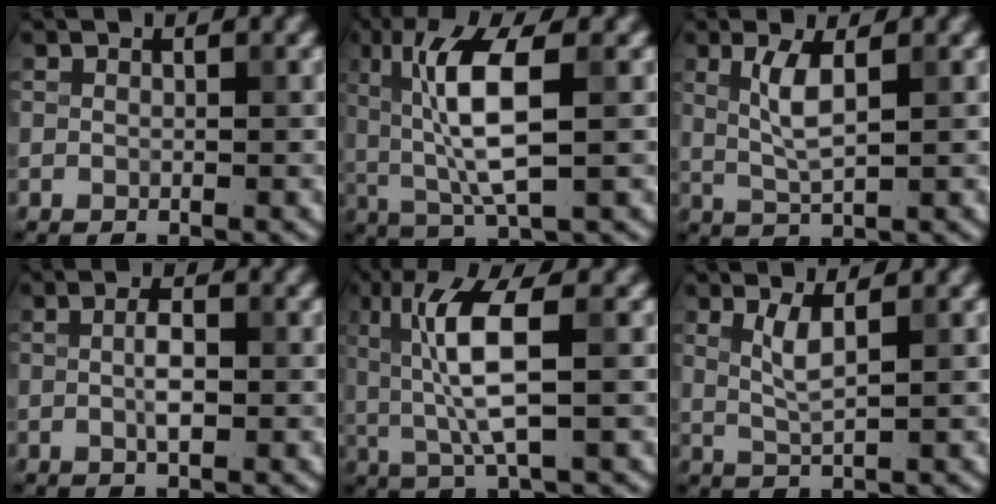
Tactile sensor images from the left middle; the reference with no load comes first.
{"total": 7.0, "force": [1.0, 1.8, 6.7], "torque": [-0.134, 0.001, 0.023]}
{"total": 3.1, "force": [0.8, 0.7, 2.9], "torque": [-0.065, 0.000, 0.018]}
{"total": 2.1, "force": [0.0, 0.7, 2.0], "torque": [-0.040, 0.001, -0.002]}
{"total": 6.3, "force": [0.8, 1.3, 6.1], "torque": [-0.130, 0.001, 0.019]}
{"total": 2.4, "force": [0.9, 0.5, 2.1], "torque": [-0.047, -0.004, 0.022]}